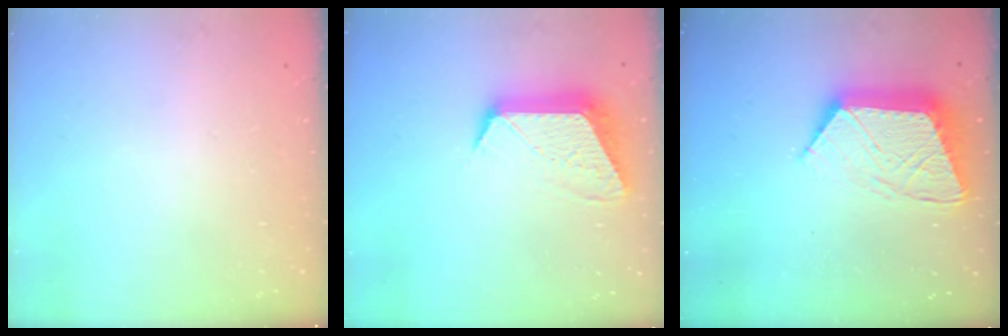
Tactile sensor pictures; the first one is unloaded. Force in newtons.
{"total": 12.1, "press": 12.1, "slide": 0.6}
{"total": 15.4, "press": 15.3, "slide": 1.2}